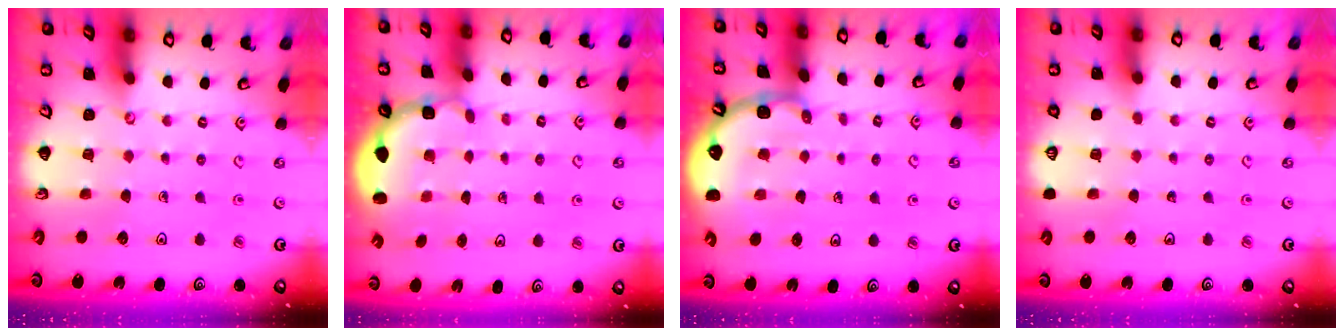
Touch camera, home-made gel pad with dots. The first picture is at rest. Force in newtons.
{"total": 2.9, "press": 2.5, "slide": 1.4}
{"total": 3.3, "press": 3.3, "slide": 0.5}
{"total": 0.0}